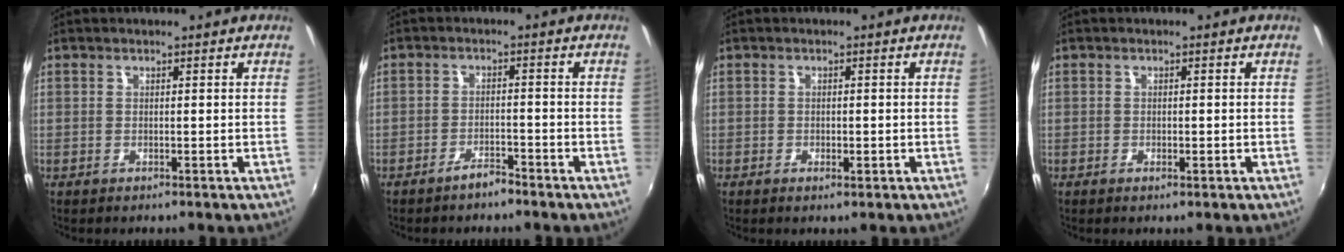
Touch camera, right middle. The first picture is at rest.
{"total": 3.0, "force": [-2.6, 0.7, 1.2], "torque": [-0.033, 0.002, -0.042]}
{"total": 1.8, "force": [-0.8, 1.0, 1.3], "torque": [-0.022, -0.004, -0.014]}
{"total": 1.1, "force": [-0.5, 0.6, 0.7], "torque": [-0.012, -0.003, -0.010]}